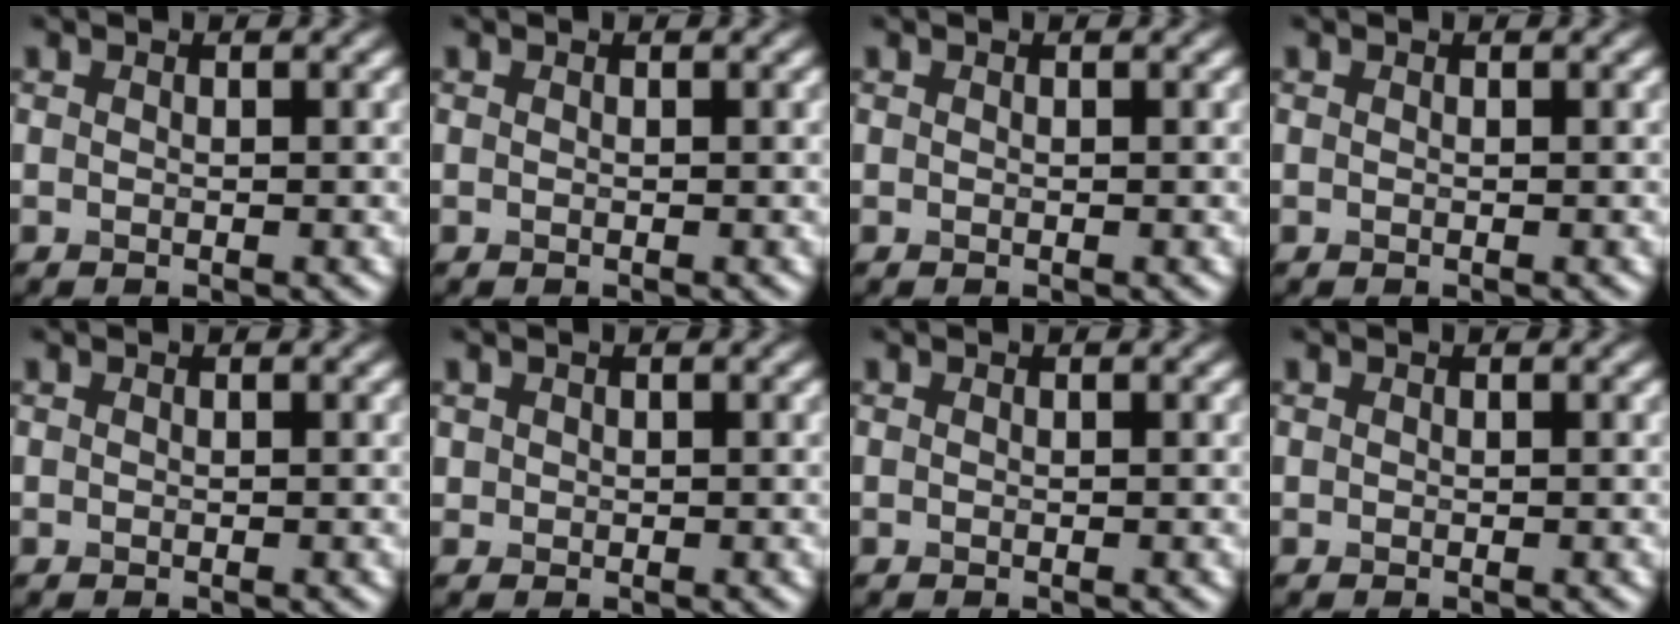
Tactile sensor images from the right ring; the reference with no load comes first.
{"total": 0.0}
{"total": 0.0}
{"total": 0.0}
{"total": 0.0}
{"total": 0.8, "force": [-0.1, -0.1, -0.8], "torque": [0.009, 0.008, 0.016]}
{"total": 0.0}
{"total": 0.5, "force": [-0.1, -0.3, -0.4], "torque": [0.000, -0.002, 0.007]}